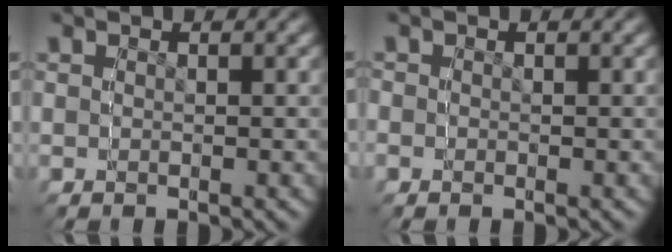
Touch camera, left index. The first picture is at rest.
{"total": 0.7, "force": [-0.4, 0.4, -0.5], "torque": [0.005, -0.009, -0.005]}